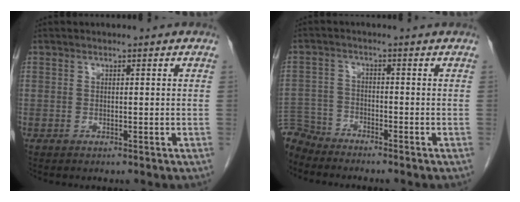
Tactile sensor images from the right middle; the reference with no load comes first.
{"total": 5.4, "force": [-5.3, 1.2, -0.4], "torque": [0.013, -0.006, -0.105]}